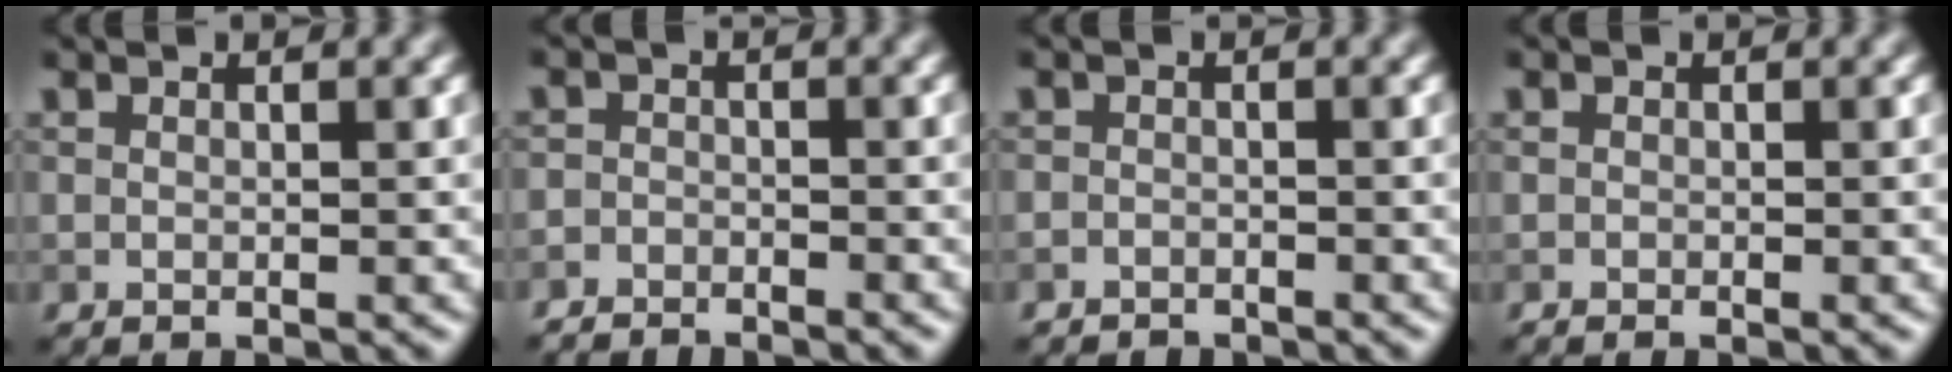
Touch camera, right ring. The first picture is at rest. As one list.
[{"total": 2.8, "force": [-2.7, 0.8, 0.2], "torque": [0.002, 0.002, -0.056]}, {"total": 1.6, "force": [-1.5, 0.5, -0.2], "torque": [0.011, 0.001, -0.029]}, {"total": 0.6, "force": [-0.5, 0.1, 0.2], "torque": [-0.003, 0.001, -0.010]}]